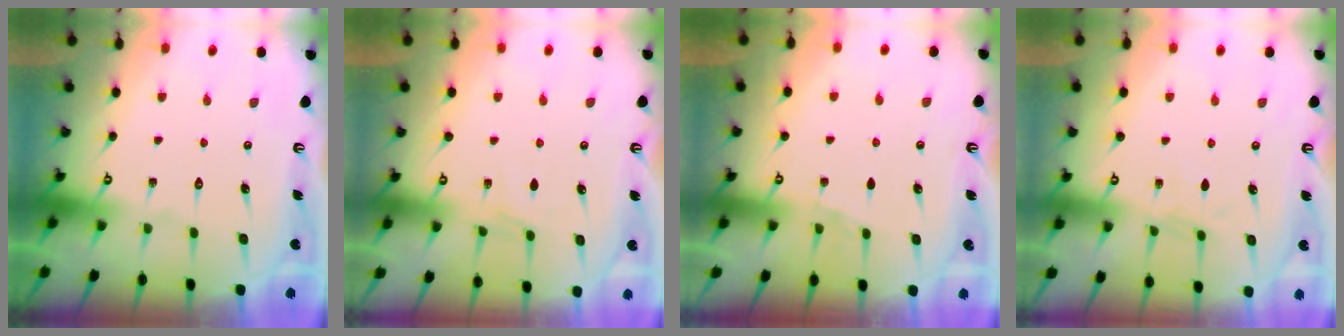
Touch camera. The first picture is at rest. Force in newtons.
{"total": 3.0, "press": 2.9, "slide": 0.5}
{"total": 3.7, "press": 2.9, "slide": 2.3}
{"total": 3.6, "press": 3.6, "slide": 0.4}